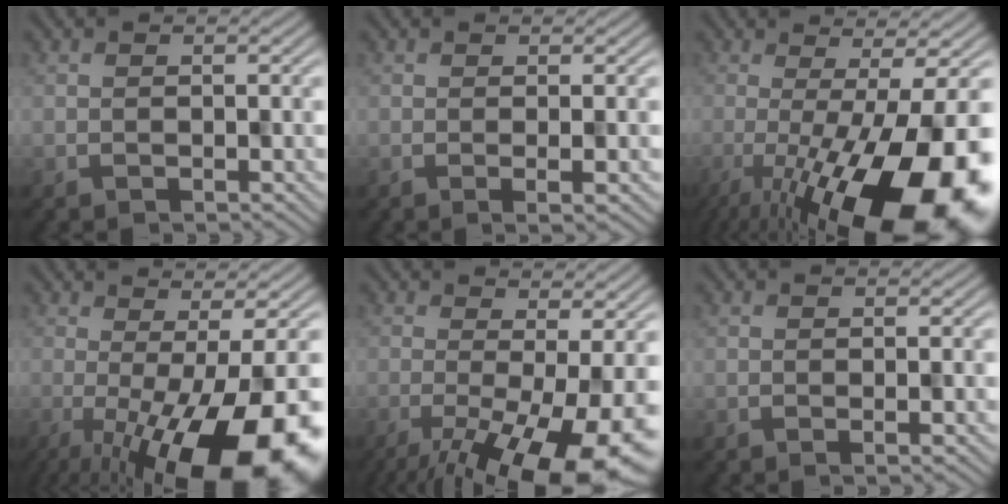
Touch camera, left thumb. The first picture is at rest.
{"total": 2.6, "force": [-0.5, 0.4, 2.5], "torque": [-0.035, 0.006, -0.008]}
{"total": 17.5, "force": [-6.1, 5.0, 15.6], "torque": [-0.215, -0.027, -0.092]}
{"total": 15.2, "force": [-4.8, 4.6, 13.7], "torque": [-0.179, -0.014, -0.066]}
{"total": 12.9, "force": [-5.5, 3.7, 11.0], "torque": [-0.162, -0.019, -0.069]}
{"total": 1.3, "force": [-0.2, 0.1, 1.3], "torque": [-0.019, 0.006, -0.006]}